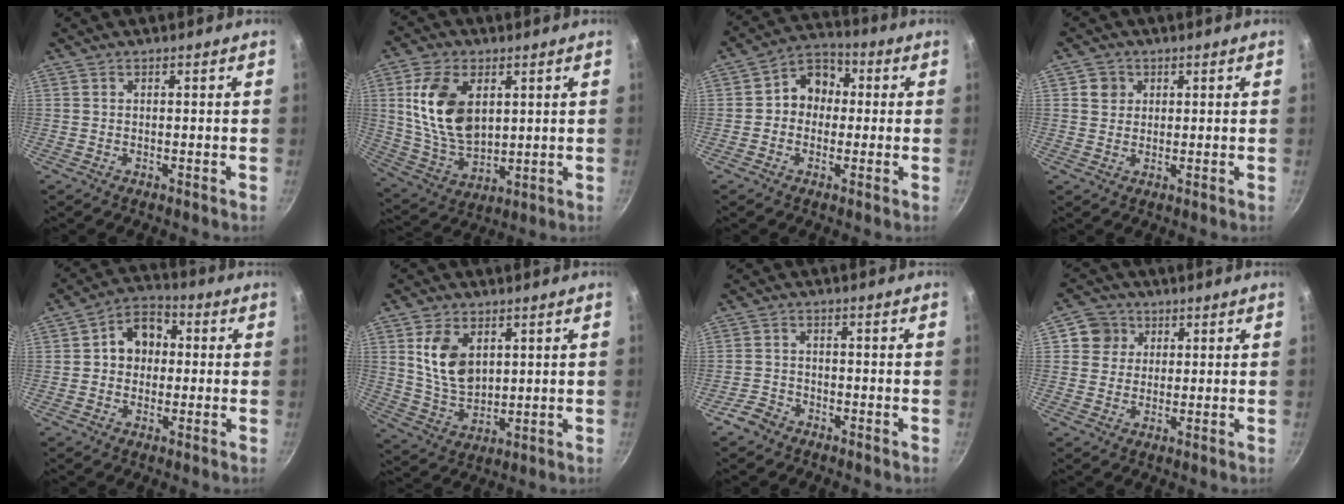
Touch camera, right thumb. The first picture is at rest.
{"total": 15.5, "force": [3.7, 9.7, 11.5], "torque": [-0.194, -0.019, 0.082]}
{"total": 8.3, "force": [0.3, 7.1, 4.4], "torque": [-0.021, 0.023, -0.015]}
{"total": 3.2, "force": [1.0, 2.9, 0.8], "torque": [0.007, 0.003, 0.012]}
{"total": 8.9, "force": [0.8, 7.1, 5.2], "torque": [-0.039, 0.021, -0.004]}
{"total": 10.7, "force": [3.2, 7.1, 7.3], "torque": [-0.118, -0.024, 0.070]}
{"total": 3.9, "force": [-2.8, 2.4, 1.1], "torque": [-0.021, 0.029, -0.053]}
{"total": 5.5, "force": [1.7, 5.1, 1.1], "torque": [0.021, 0.005, 0.019]}